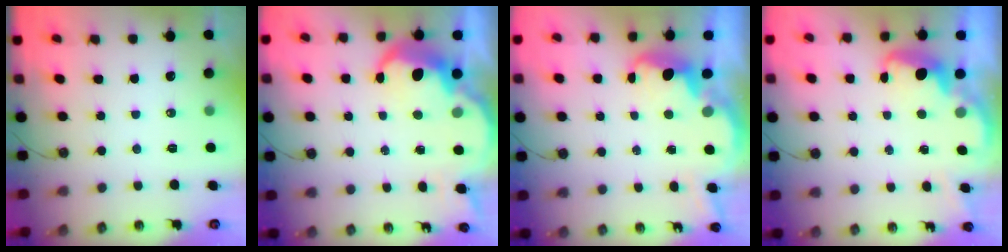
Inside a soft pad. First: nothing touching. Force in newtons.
{"total": 9.0, "press": 9.0, "slide": 0.4}
{"total": 4.2, "press": 4.1, "slide": 0.5}
{"total": 2.8, "press": 2.7, "slide": 0.8}